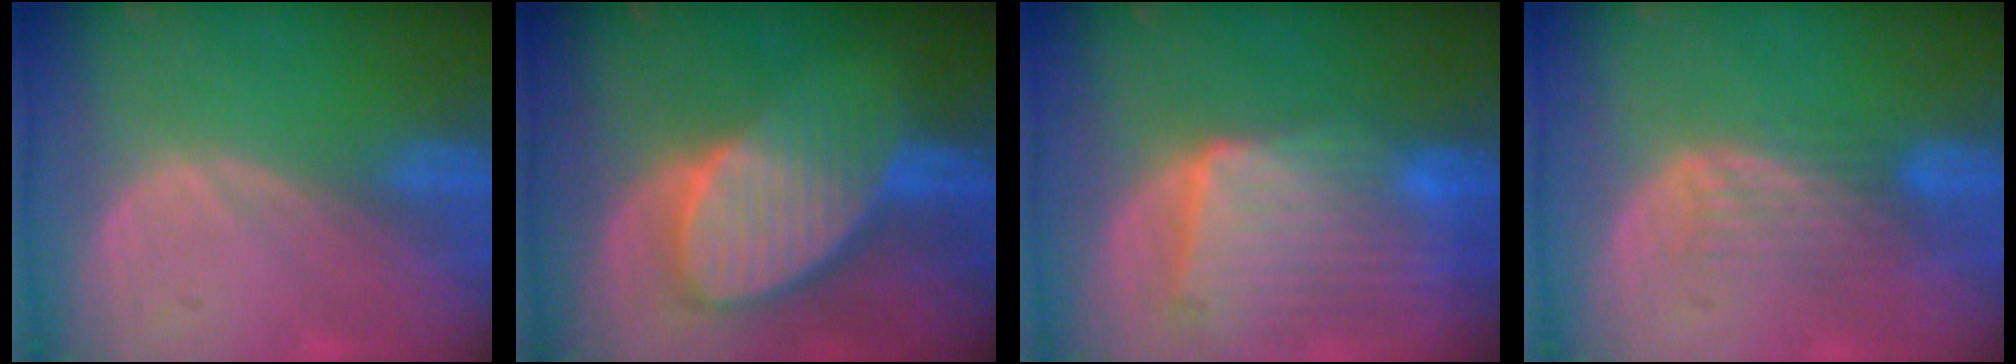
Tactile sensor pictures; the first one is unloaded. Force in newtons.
{"total": 9.1, "press": 8.1, "slide": 4.0}
{"total": 10.3, "press": 9.0, "slide": 4.8}
{"total": 4.3, "press": 3.6, "slide": 2.3}